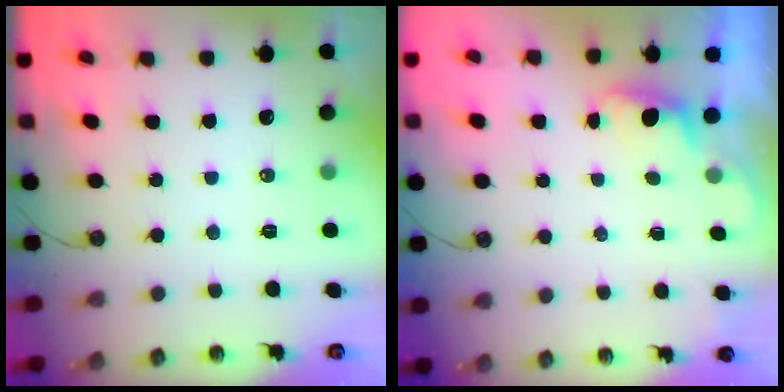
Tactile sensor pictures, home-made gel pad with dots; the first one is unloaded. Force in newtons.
{"total": 0.7, "press": 0.1, "slide": 0.7}